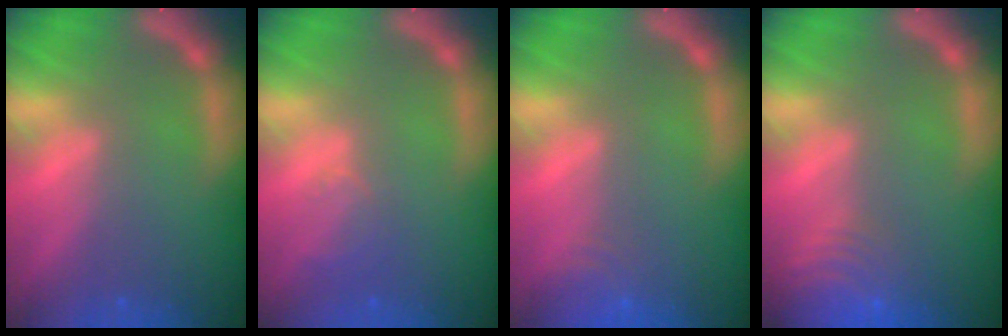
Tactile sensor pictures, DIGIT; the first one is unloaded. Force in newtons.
{"total": 2.0}
{"total": 3.0}
{"total": 9.0}